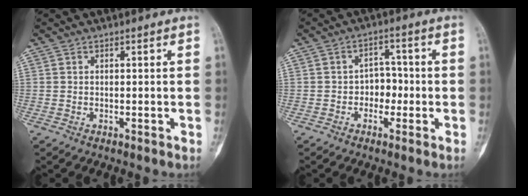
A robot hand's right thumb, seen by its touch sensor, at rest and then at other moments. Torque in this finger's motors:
{"motor_torque": [-0.31, -0.21, 0.00, -0.04, -0.09]}